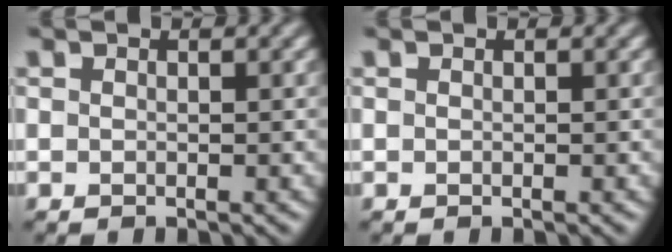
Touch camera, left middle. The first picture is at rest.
{"total": 0.0}